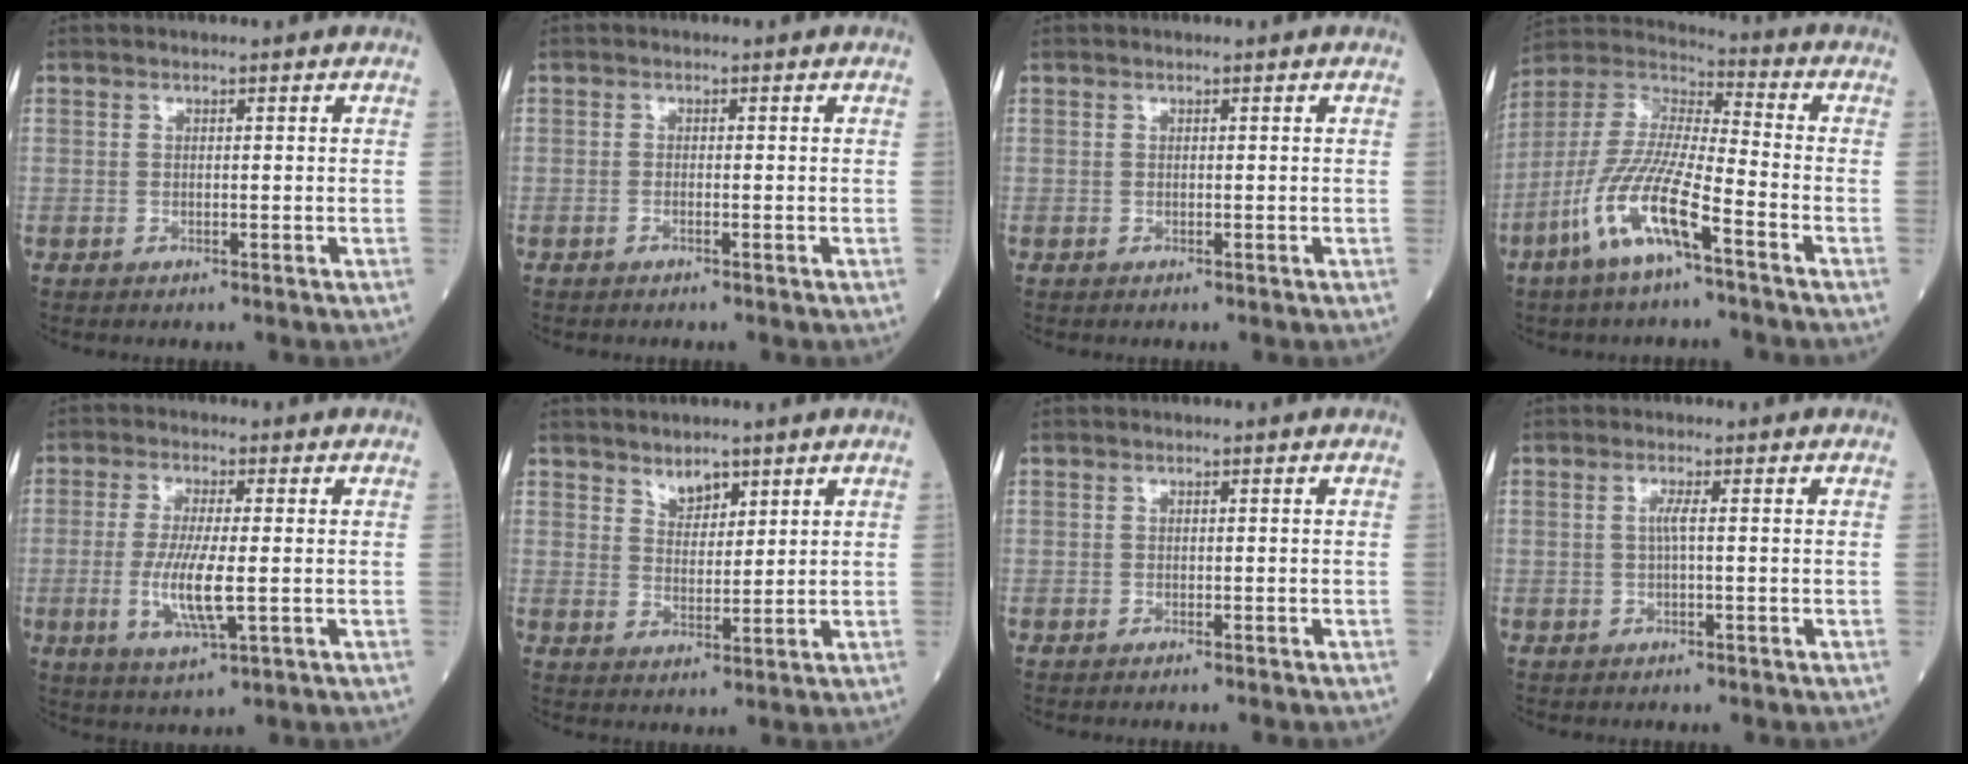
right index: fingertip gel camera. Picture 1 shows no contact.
{"total": 0.5, "force": [-0.4, 0.0, 0.4], "torque": [-0.010, 0.000, -0.007]}
{"total": 0.0}
{"total": 13.5, "force": [-6.9, 1.9, 11.5], "torque": [-0.247, -0.013, -0.139]}
{"total": 7.6, "force": [-1.2, 1.0, 7.5], "torque": [-0.154, -0.017, -0.023]}
{"total": 3.2, "force": [2.5, 1.4, 1.4], "torque": [-0.024, -0.004, 0.049]}
{"total": 1.9, "force": [-1.8, -0.1, 0.8], "torque": [-0.013, -0.001, -0.021]}
{"total": 1.3, "force": [-0.1, -0.1, 1.3], "torque": [-0.029, 0.001, -0.002]}